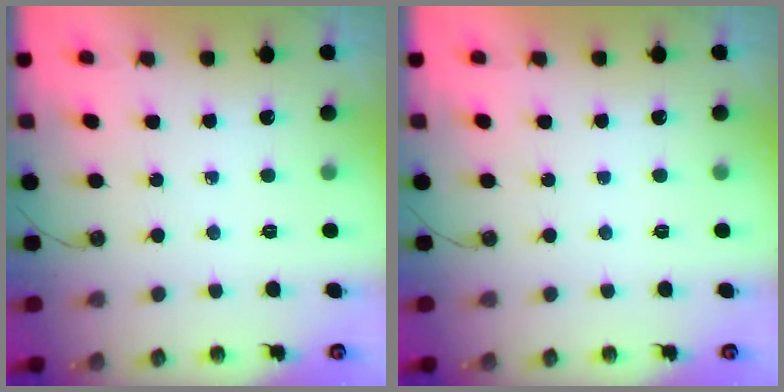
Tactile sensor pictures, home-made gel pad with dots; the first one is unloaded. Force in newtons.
{"total": 0.0}